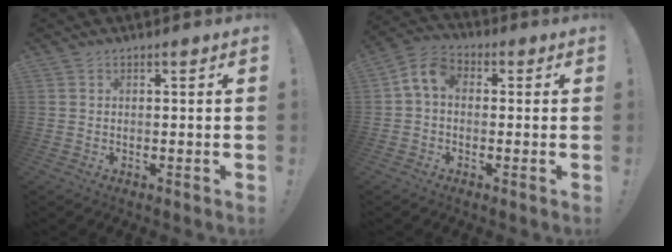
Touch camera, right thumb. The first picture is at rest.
{"total": 7.5, "force": [0.9, 5.0, 5.4], "torque": [-0.110, 0.007, 0.020]}